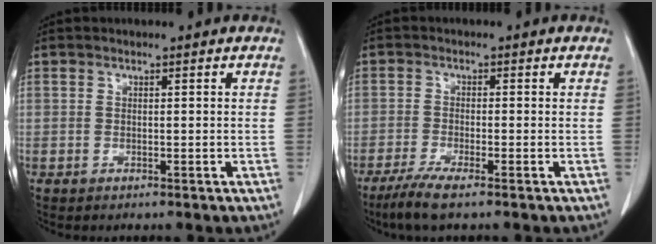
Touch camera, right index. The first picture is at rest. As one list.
[{"total": 4.6, "force": [-3.3, 0.0, 3.2], "torque": [-0.063, -0.013, -0.062]}]